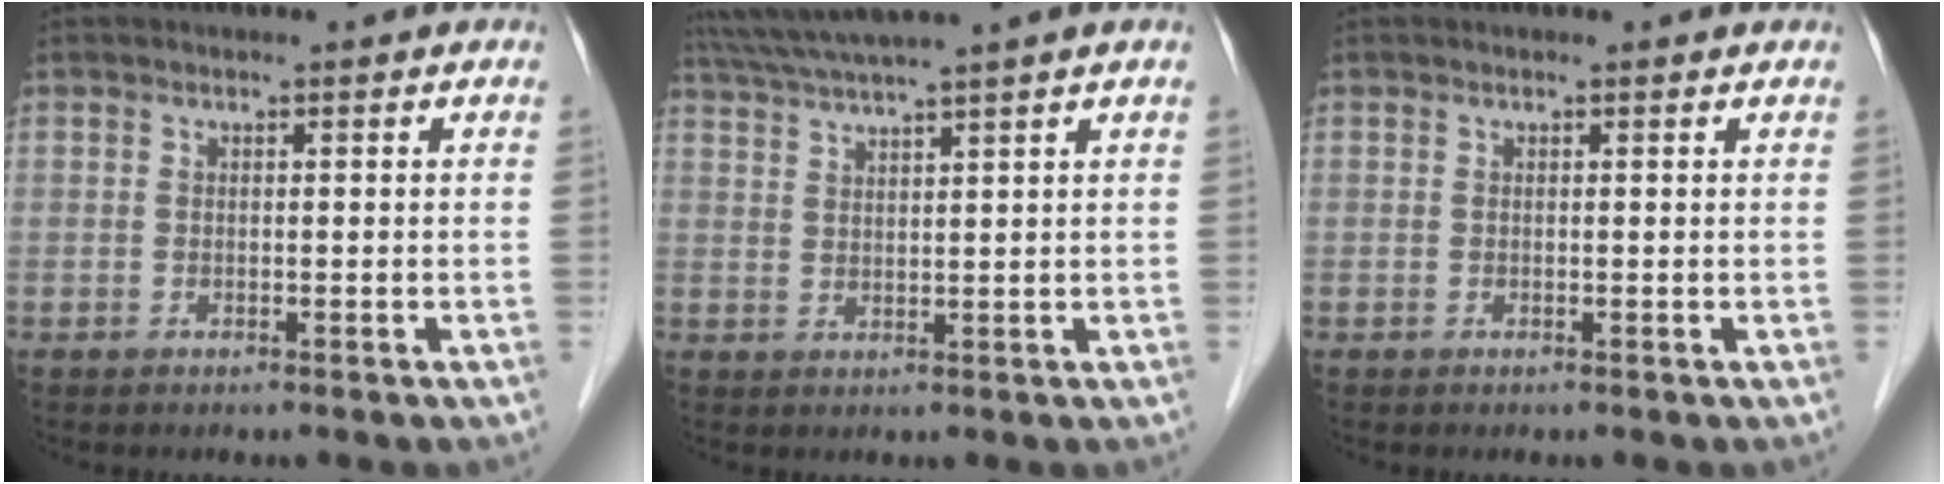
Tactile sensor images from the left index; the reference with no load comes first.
{"total": 7.7, "force": [6.5, -1.7, 3.8], "torque": [-0.067, 0.023, 0.110]}
{"total": 0.7, "force": [0.7, 0.1, 0.2], "torque": [-0.011, 0.005, 0.006]}